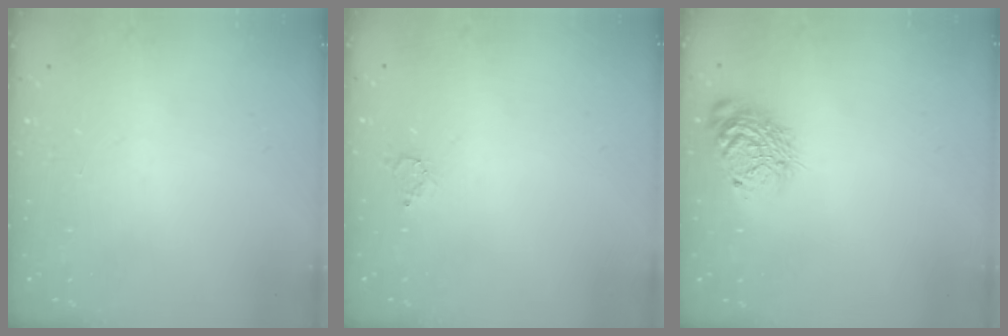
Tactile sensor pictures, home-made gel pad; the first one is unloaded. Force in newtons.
{"total": 2.1, "press": 2.1, "slide": 0.2}
{"total": 13.7, "press": 13.7, "slide": 1.0}